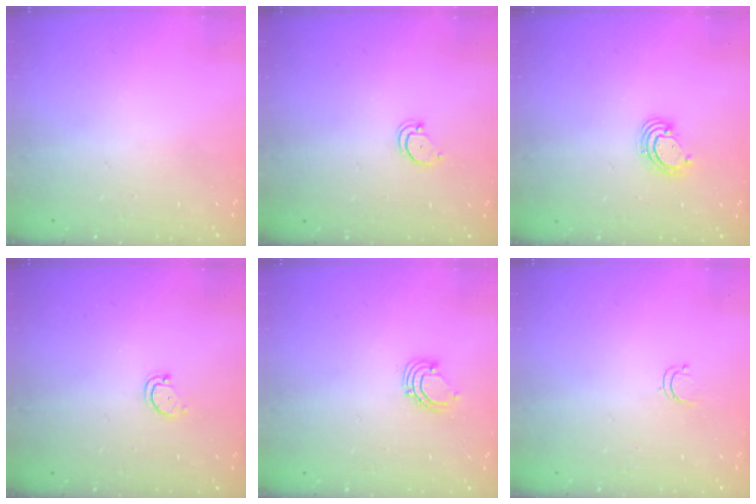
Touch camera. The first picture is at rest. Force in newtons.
{"total": 2.4, "press": 2.4, "slide": 0.2}
{"total": 3.7, "press": 3.7, "slide": 0.3}
{"total": 2.3, "press": 2.3, "slide": 0.4}
{"total": 2.9, "press": 2.9, "slide": 0.2}
{"total": 3.1, "press": 3.1, "slide": 0.4}